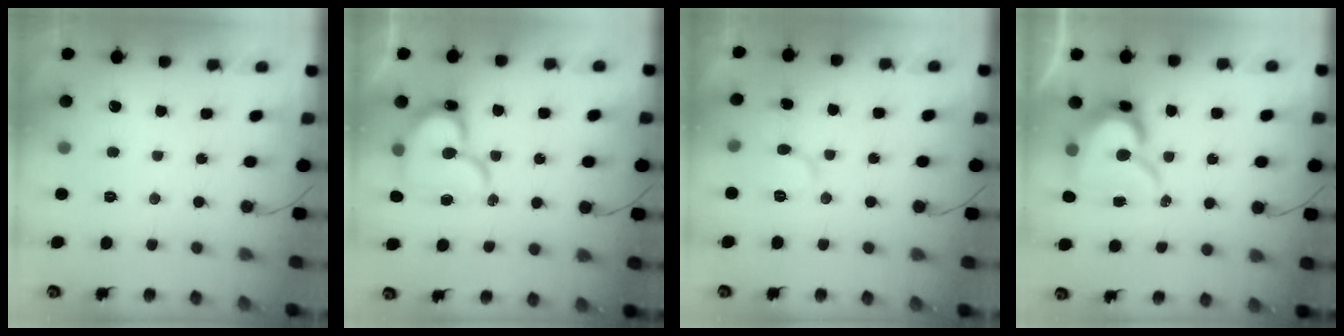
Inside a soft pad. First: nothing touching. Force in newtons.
{"total": 16.3, "press": 16.3, "slide": 1.2}
{"total": 8.3, "press": 8.3, "slide": 0.5}
{"total": 14.5, "press": 14.4, "slide": 1.4}